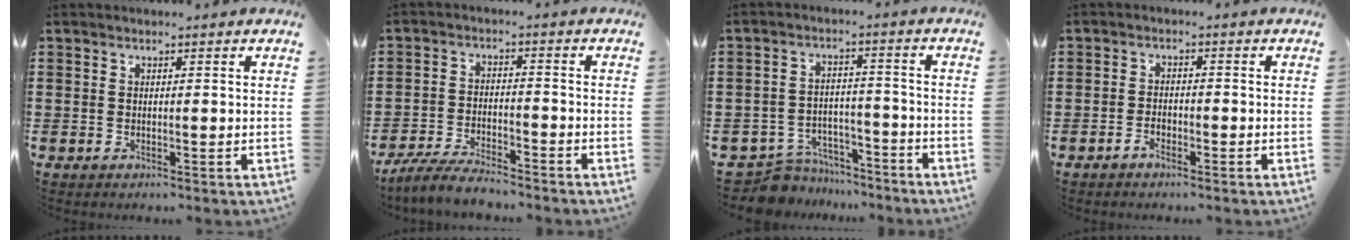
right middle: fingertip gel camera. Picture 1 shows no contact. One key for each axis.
{"total": 5.4, "fx": -5.1, "fy": 0.7, "fz": 1.8, "tx": -0.043, "ty": -0.001, "tz": -0.102}
{"total": 7.1, "fx": -6.8, "fy": 1.6, "fz": 0.6, "tx": -0.019, "ty": 0.016, "tz": -0.138}
{"total": 2.0, "fx": -1.4, "fy": 0.9, "fz": 1.0, "tx": -0.021, "ty": 0.002, "tz": -0.029}